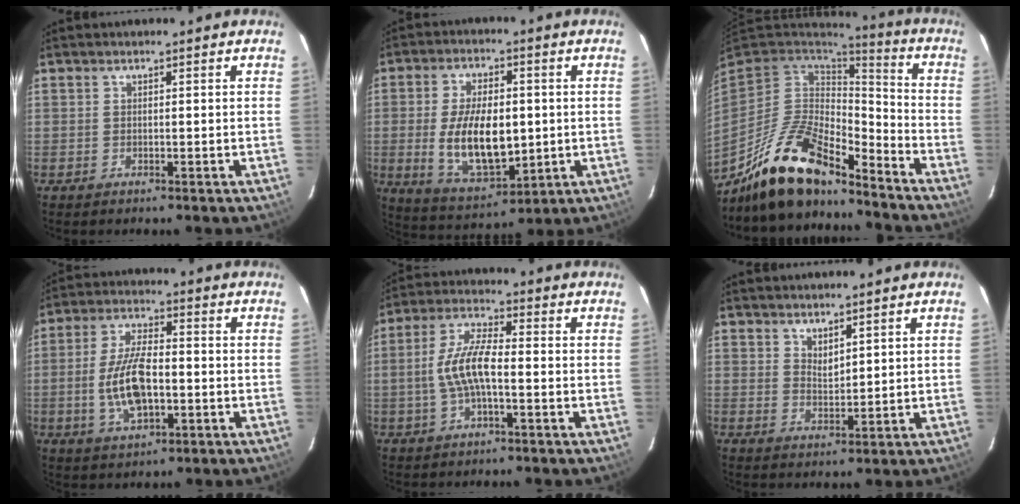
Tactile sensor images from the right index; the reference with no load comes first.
{"total": 14.7, "force": [-0.7, 7.4, 12.7], "torque": [-0.247, -0.011, 0.003]}
{"total": 17.5, "force": [-13.5, 5.4, 9.7], "torque": [-0.205, -0.016, -0.250]}
{"total": 10.9, "force": [-2.0, 4.8, 9.6], "torque": [-0.195, 0.001, -0.033]}
{"total": 8.6, "force": [-1.6, 2.5, 8.0], "torque": [-0.166, 0.009, -0.030]}
{"total": 2.9, "force": [2.4, 0.9, 1.3], "torque": [-0.019, -0.002, 0.044]}